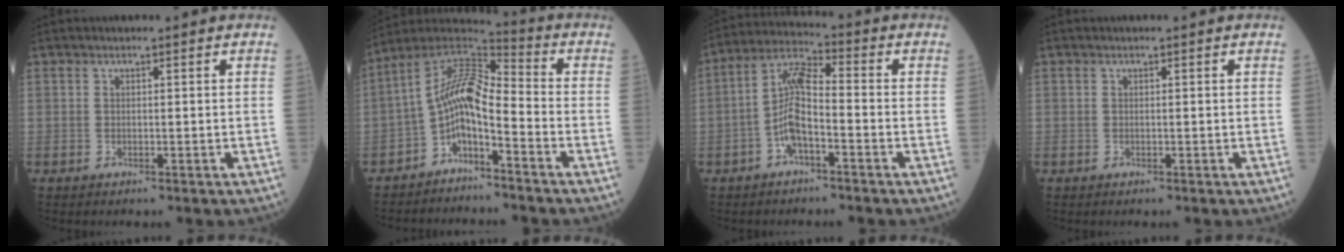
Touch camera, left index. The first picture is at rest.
{"total": 8.7, "force": [-3.5, 2.7, 7.5], "torque": [-0.138, 0.032, -0.070]}
{"total": 7.4, "force": [-2.6, 1.9, 6.7], "torque": [-0.145, 0.015, -0.054]}
{"total": 0.0}